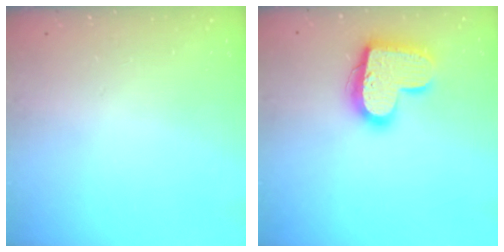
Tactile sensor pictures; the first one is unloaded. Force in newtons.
{"total": 17.8, "press": 17.8, "slide": 1.2}